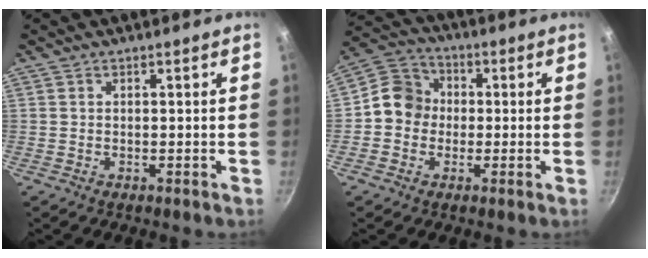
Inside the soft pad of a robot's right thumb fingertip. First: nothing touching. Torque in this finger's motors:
{"motor_torque": [0.80, 1.27, 0.33, -0.84, 0.03]}